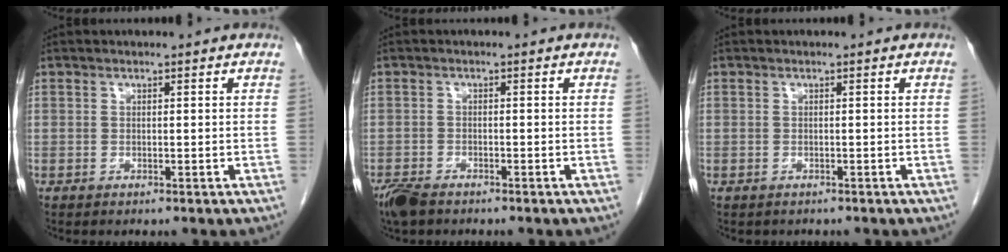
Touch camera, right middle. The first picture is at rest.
{"total": 4.5, "force": [-3.6, 1.6, 2.2], "torque": [-0.045, -0.009, -0.064]}
{"total": 0.8, "force": [-0.7, 0.4, 0.1], "torque": [-0.015, -0.002, -0.010]}